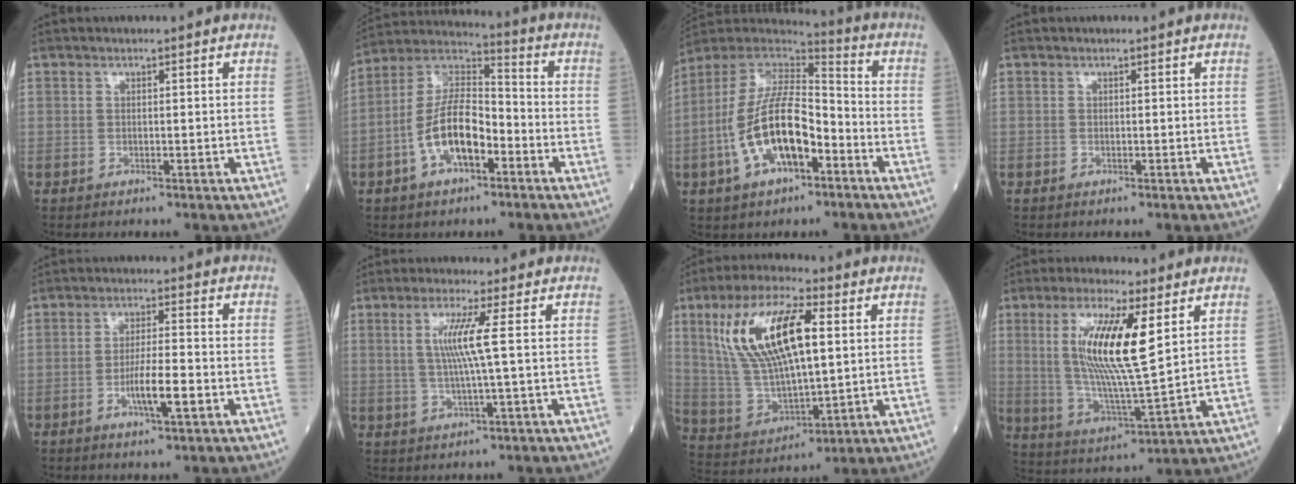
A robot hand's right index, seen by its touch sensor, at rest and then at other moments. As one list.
[{"total": 11.9, "force": [-4.2, 4.9, 10.0], "torque": [-0.207, 0.020, -0.080]}, {"total": 15.3, "force": [-5.2, 6.0, 13.1], "torque": [-0.266, 0.015, -0.090]}, {"total": 0.0}, {"total": 6.0, "force": [-2.1, 0.5, 5.6], "torque": [-0.102, -0.003, -0.034]}, {"total": 5.7, "force": [1.1, -1.0, 5.5], "torque": [-0.114, -0.002, 0.026]}, {"total": 17.0, "force": [5.0, 5.3, 15.4], "torque": [-0.318, 0.016, 0.100]}, {"total": 13.9, "force": [4.2, 1.4, 13.2], "torque": [-0.270, -0.007, 0.080]}]